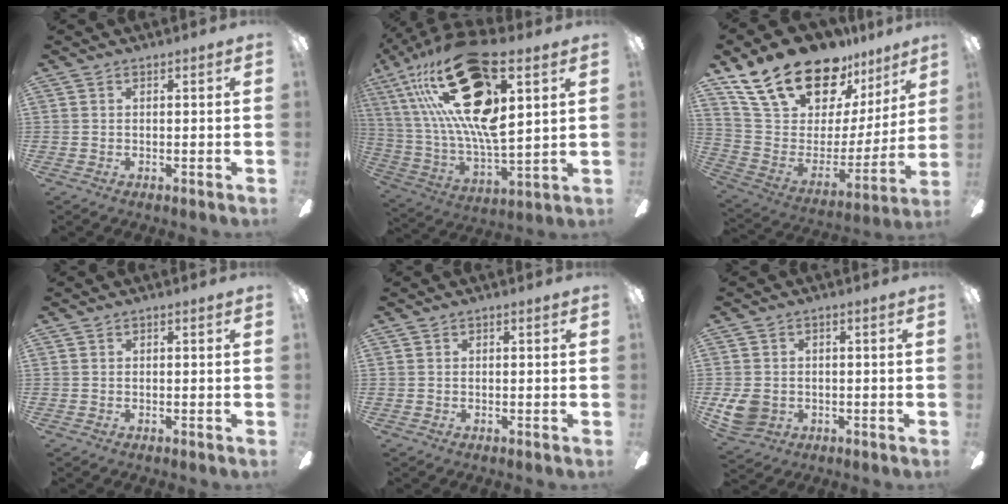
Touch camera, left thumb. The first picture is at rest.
{"total": 29.0, "force": [13.4, 10.2, 23.6], "torque": [-0.447, -0.066, 0.223]}
{"total": 23.0, "force": [17.7, 9.9, 10.8], "torque": [-0.192, -0.119, 0.326]}
{"total": 0.0}
{"total": 0.0}
{"total": 6.6, "force": [-1.2, 5.6, 3.2], "torque": [-0.075, 0.009, -0.020]}